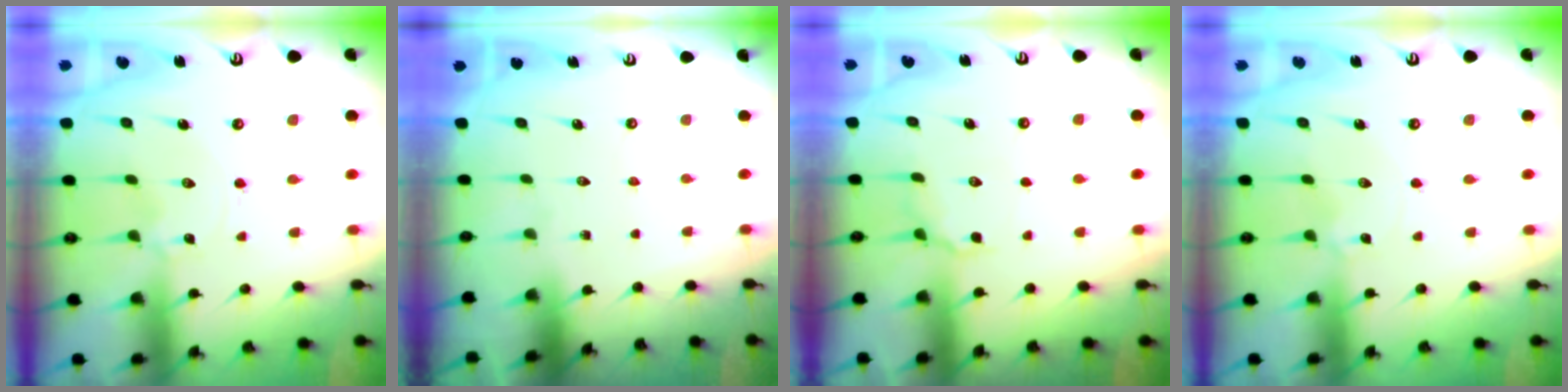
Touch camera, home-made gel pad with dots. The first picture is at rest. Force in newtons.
{"total": 0.0}
{"total": 5.8, "press": 5.6, "slide": 1.2}
{"total": 0.0}